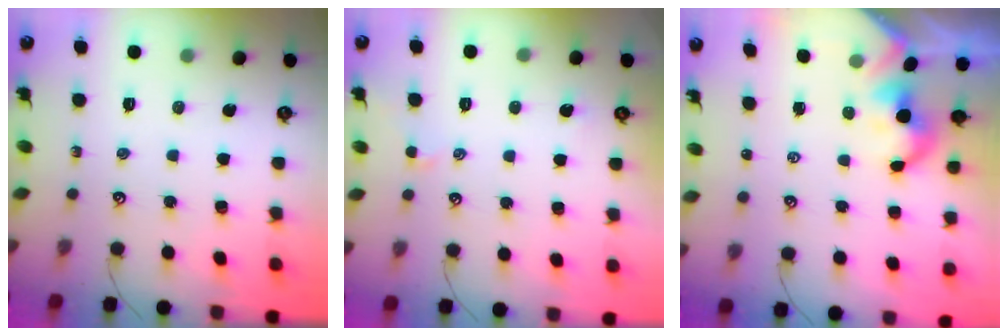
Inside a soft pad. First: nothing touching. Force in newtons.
{"total": 0.5, "press": 0.3, "slide": 0.4}
{"total": 2.0, "press": 1.9, "slide": 0.4}